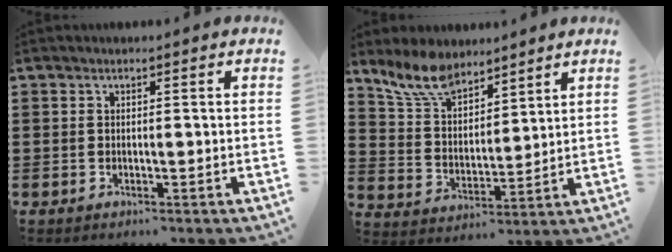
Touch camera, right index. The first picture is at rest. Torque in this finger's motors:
{"motor_torque": [0.07, 0.79, 0.13, 0.11]}